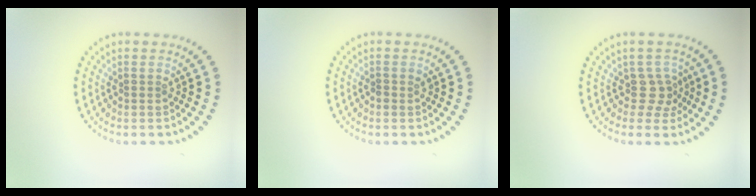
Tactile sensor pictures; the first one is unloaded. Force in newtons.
{"total": 0.7, "press": 0.7, "slide": 0.2}
{"total": 2.2, "press": 1.5, "slide": 1.5}